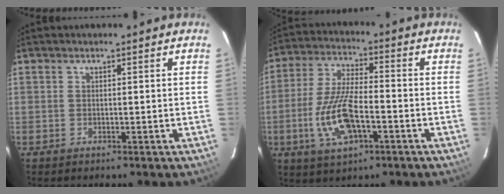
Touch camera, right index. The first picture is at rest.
{"total": 12.7, "force": [-4.2, 4.5, 11.1], "torque": [-0.234, -0.004, -0.076]}